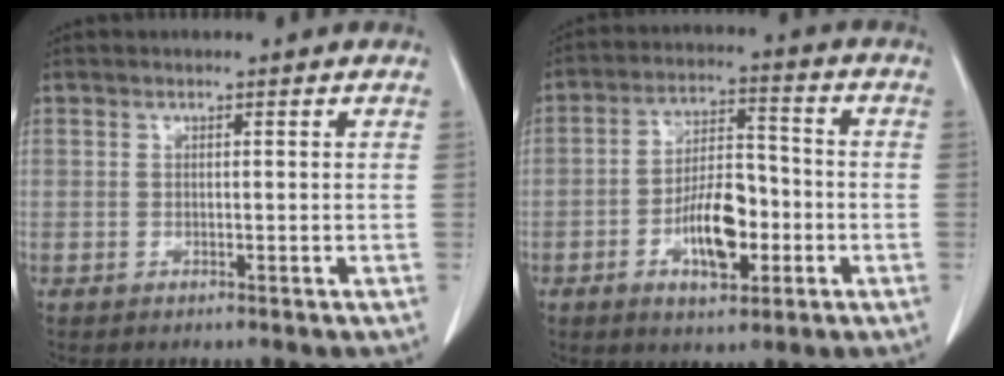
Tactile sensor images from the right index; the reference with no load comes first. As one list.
[{"total": 10.0, "force": [-3.2, 4.2, 8.5], "torque": [-0.155, 0.012, -0.052]}]